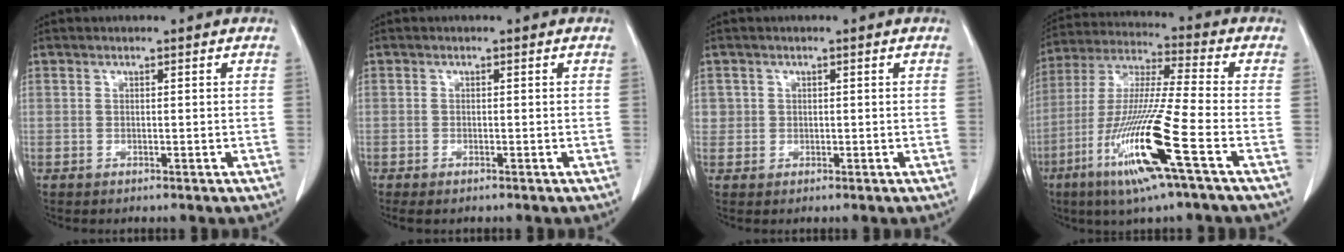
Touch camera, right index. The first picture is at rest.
{"total": 1.1, "force": [-0.9, 0.3, 0.7], "torque": [-0.013, -0.003, -0.010]}
{"total": 1.6, "force": [0.4, 1.6, 0.0], "torque": [0.015, 0.003, 0.002]}
{"total": 16.4, "force": [-7.0, -0.6, 14.9], "torque": [-0.311, -0.026, -0.136]}